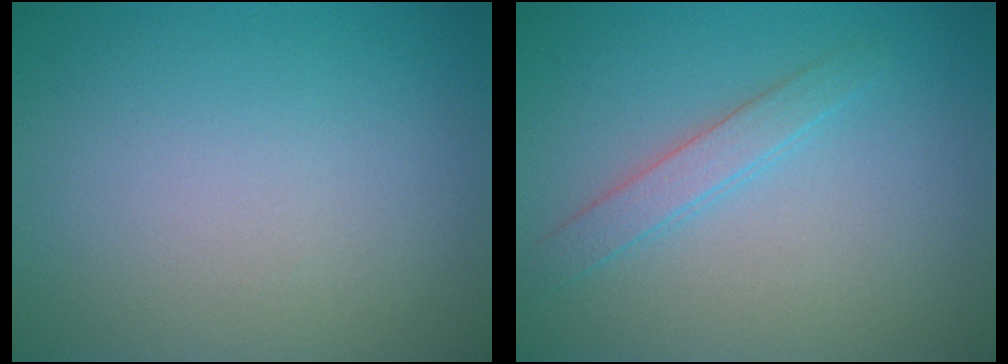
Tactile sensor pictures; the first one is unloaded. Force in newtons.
{"total": 2.0, "press": 2.0, "slide": 0.1}